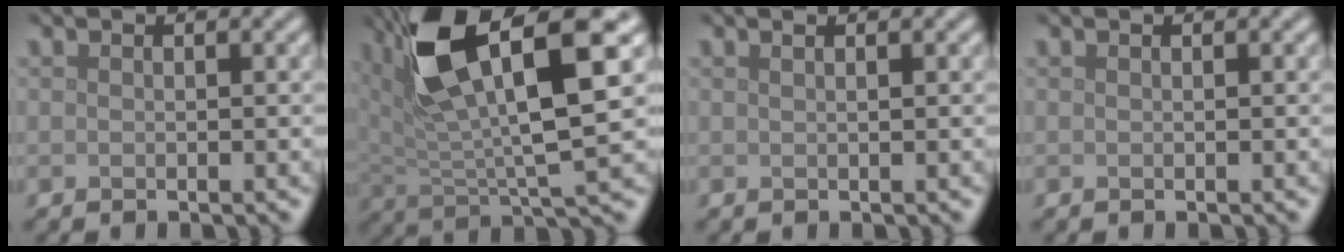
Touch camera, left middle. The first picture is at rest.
{"total": 11.3, "force": [5.4, 3.1, 9.4], "torque": [-0.175, 0.005, 0.098]}
{"total": 1.3, "force": [0.8, 0.6, 0.9], "torque": [-0.001, -0.002, 0.000]}
{"total": 0.0}